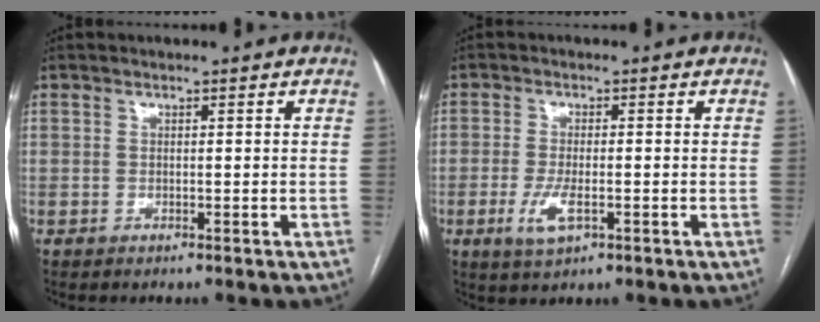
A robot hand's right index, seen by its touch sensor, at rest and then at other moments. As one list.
[{"total": 4.4, "force": [-1.5, 1.5, 3.9], "torque": [-0.083, -0.006, -0.022]}]